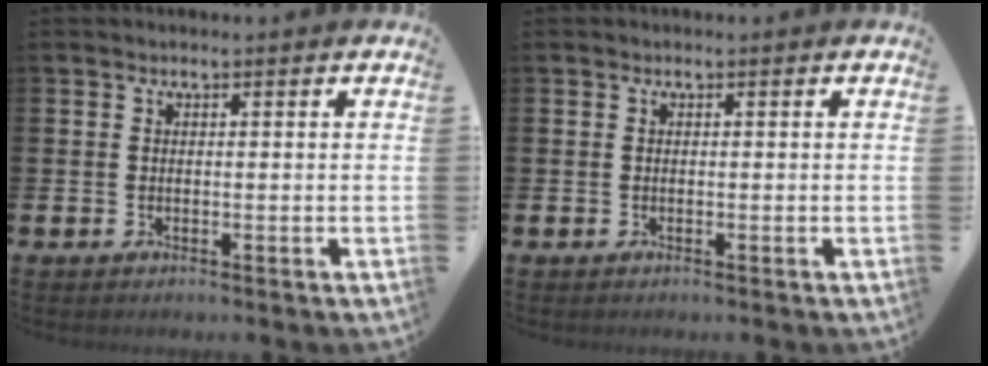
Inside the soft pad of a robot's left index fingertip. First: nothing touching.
{"total": 0.0}